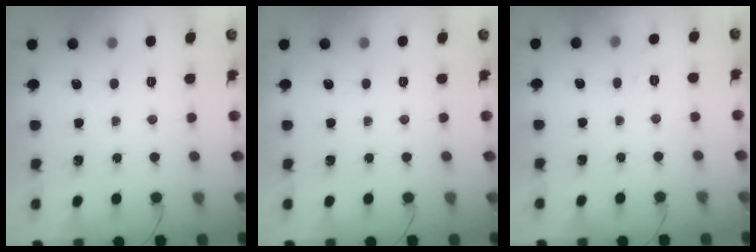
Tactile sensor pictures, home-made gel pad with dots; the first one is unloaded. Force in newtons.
{"total": 0.0}
{"total": 2.6, "press": 2.0, "slide": 1.7}